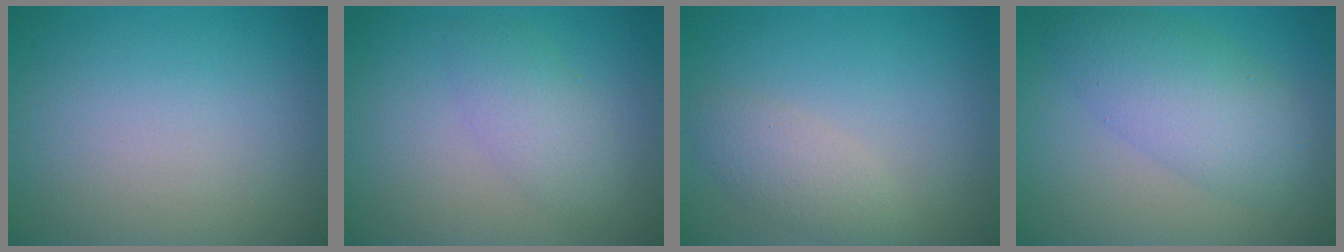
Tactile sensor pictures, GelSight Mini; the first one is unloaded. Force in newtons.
{"total": 2.9, "press": 2.9, "slide": 0.2}
{"total": 2.5, "press": 2.5, "slide": 0.1}
{"total": 5.5, "press": 5.5, "slide": 0.3}